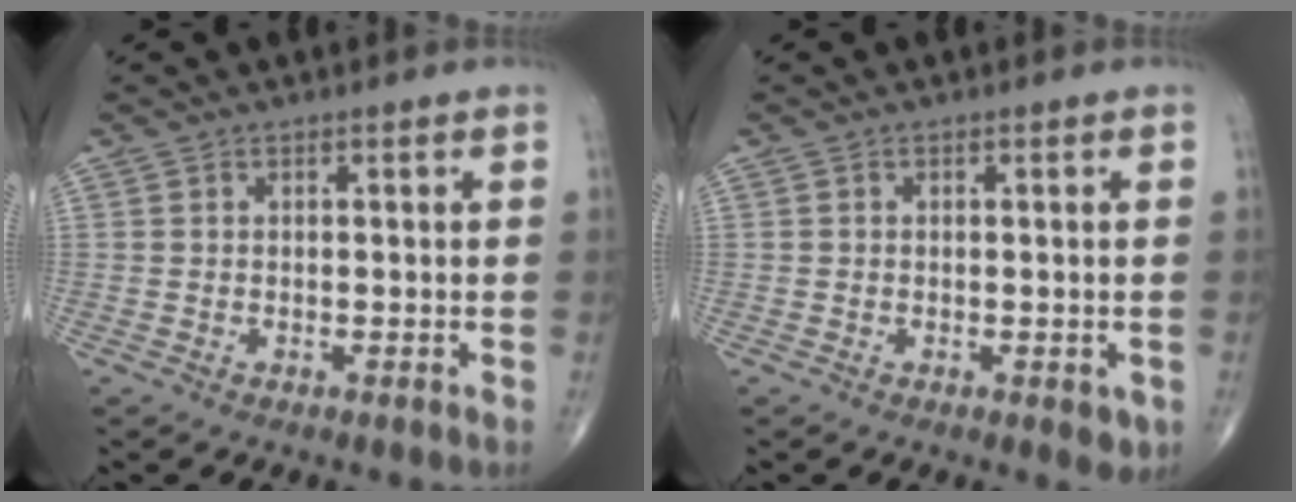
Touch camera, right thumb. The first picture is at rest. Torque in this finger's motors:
{"motor_torque": [0.43, 0.66, 0.16, 0.07, 0.08]}